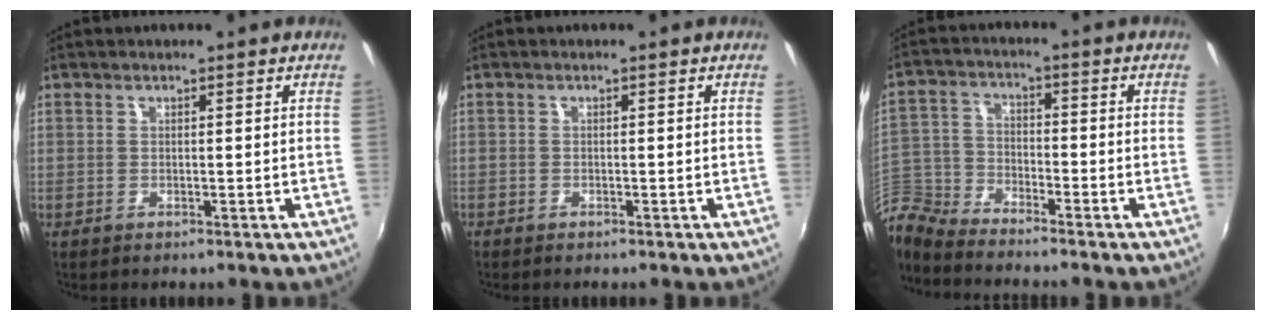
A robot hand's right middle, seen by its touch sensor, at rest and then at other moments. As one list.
[{"total": 0.5, "force": [-0.4, 0.4, -0.1], "torque": [0.000, 0.002, -0.007]}, {"total": 8.1, "force": [-6.8, 3.5, 2.6], "torque": [-0.066, 0.005, -0.147]}]